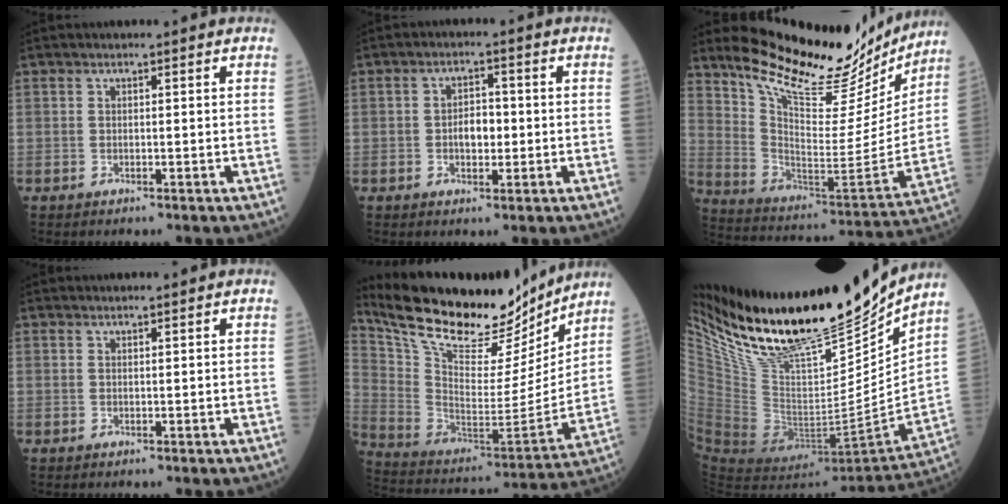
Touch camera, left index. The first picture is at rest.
{"total": 3.7, "force": [-0.6, 2.1, 2.9], "torque": [-0.049, 0.005, -0.012]}
{"total": 23.4, "force": [20.6, 5.8, 9.5], "torque": [-0.159, -0.045, 0.306]}
{"total": 1.0, "force": [1.0, 0.1, 0.2], "torque": [-0.003, 0.008, 0.017]}
{"total": 25.5, "force": [22.1, 6.3, 11.2], "torque": [-0.207, -0.027, 0.347]}
{"total": 27.9, "force": [23.9, 6.0, 13.2], "torque": [-0.225, -0.039, 0.393]}